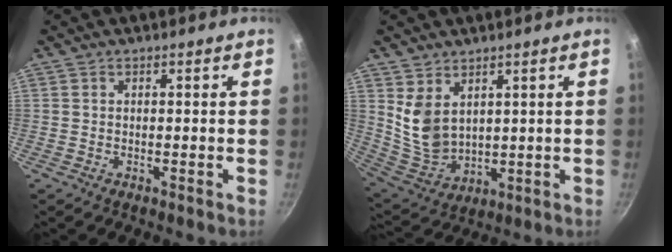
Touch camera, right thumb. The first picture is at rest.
{"total": 8.7, "force": [3.7, 5.8, 5.3], "torque": [-0.083, -0.040, 0.092]}